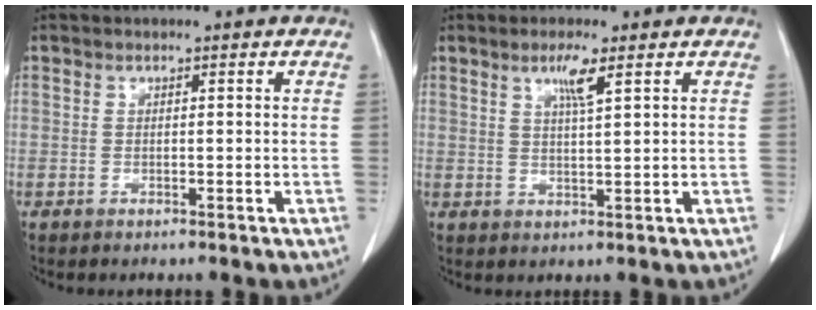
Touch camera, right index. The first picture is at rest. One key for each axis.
{"total": 3.6, "fx": 1.9, "fy": -0.2, "fz": 3.0, "tx": -0.059, "ty": -0.002, "tz": 0.037}